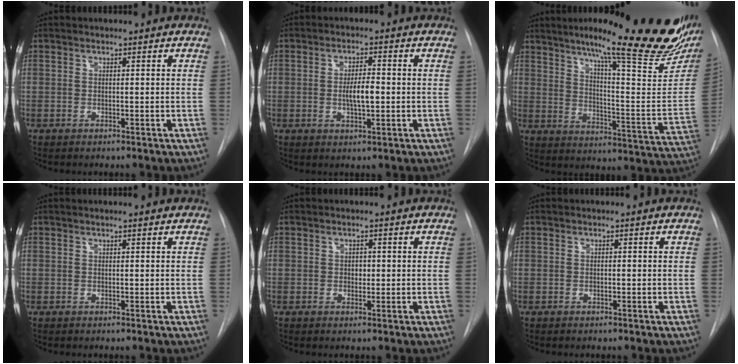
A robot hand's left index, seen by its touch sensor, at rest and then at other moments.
{"total": 4.4, "force": [-0.4, 1.2, 4.2], "torque": [-0.073, -0.004, -0.007]}
{"total": 28.0, "force": [20.1, 3.7, 19.1], "torque": [-0.229, -0.037, 0.262]}
{"total": 1.8, "force": [1.6, 0.0, 0.7], "torque": [-0.011, 0.010, 0.017]}
{"total": 1.2, "force": [0.0, 0.9, 0.7], "torque": [-0.009, -0.002, 0.000]}
{"total": 0.0}